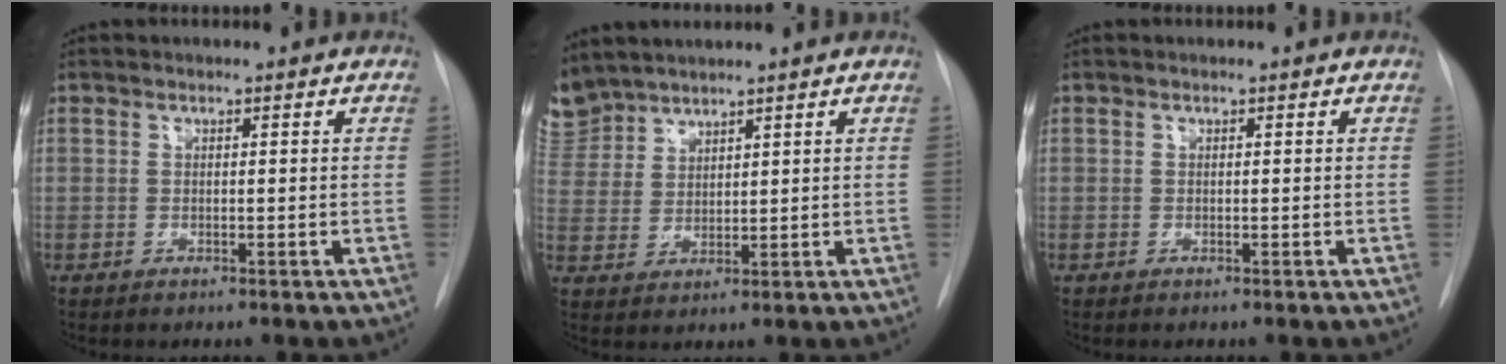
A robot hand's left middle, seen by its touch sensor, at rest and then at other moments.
{"total": 6.4, "force": [6.1, 2.0, 0.2], "torque": [-0.014, 0.008, 0.136]}
{"total": 0.0}